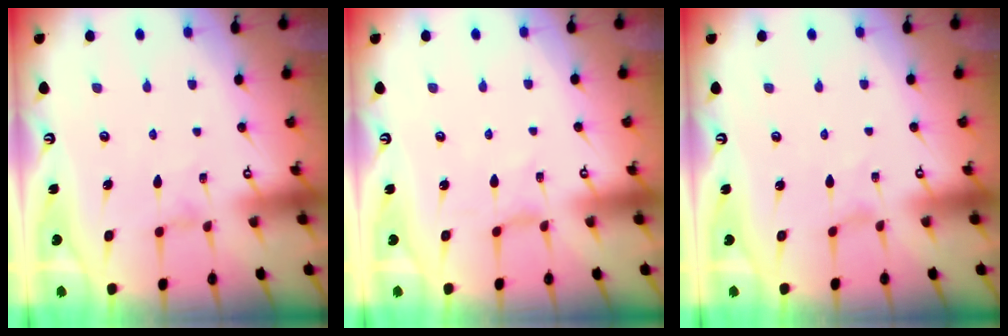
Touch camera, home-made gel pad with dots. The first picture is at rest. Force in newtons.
{"total": 0.8, "press": 0.7, "slide": 0.1}
{"total": 0.0}